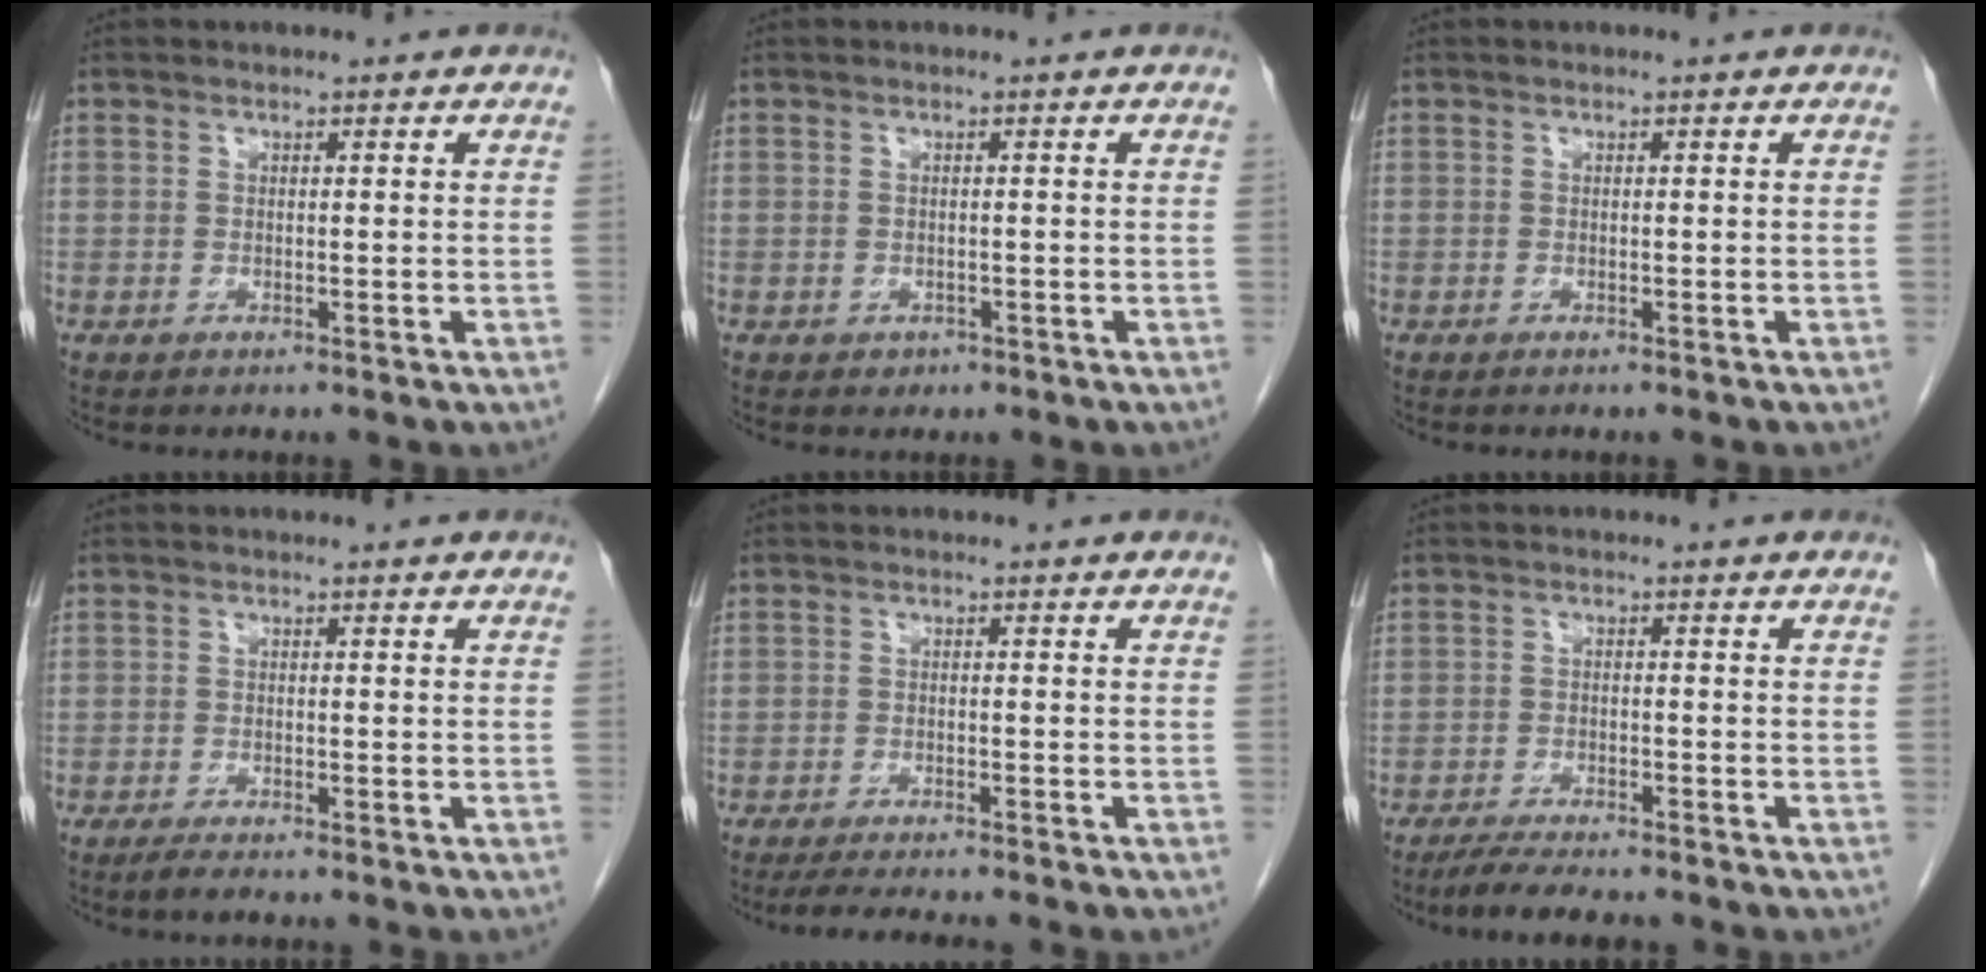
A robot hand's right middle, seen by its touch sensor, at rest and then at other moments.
{"total": 1.0, "force": [-0.5, 0.8, 0.2], "torque": [-0.003, 0.003, -0.004]}
{"total": 1.4, "force": [-1.2, 0.3, 0.6], "torque": [-0.010, -0.003, -0.013]}
{"total": 1.7, "force": [-1.4, 0.2, 1.0], "torque": [-0.025, -0.005, -0.025]}
{"total": 6.3, "force": [-5.5, 0.4, 3.2], "torque": [-0.044, -0.014, -0.082]}
{"total": 6.4, "force": [-5.5, 1.0, 3.1], "torque": [-0.049, -0.013, -0.090]}